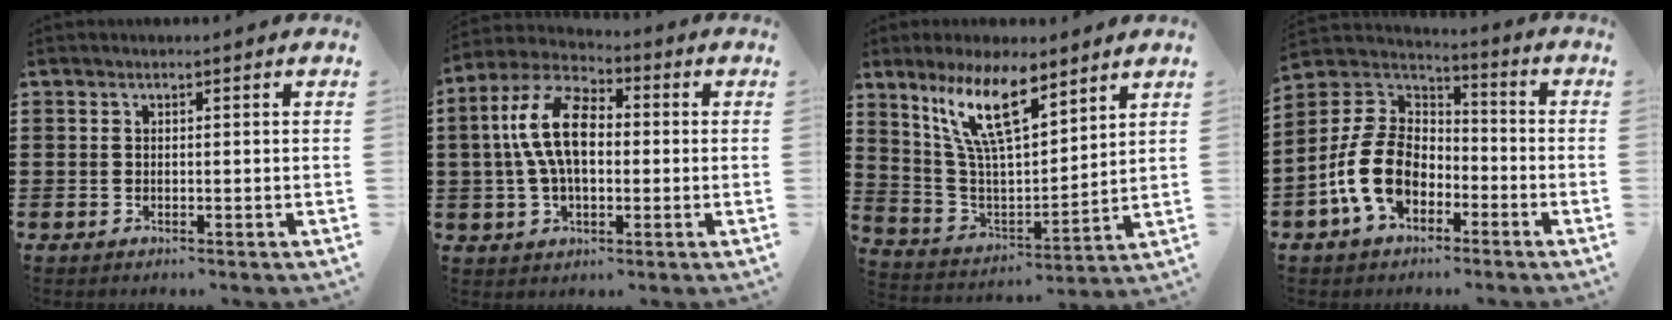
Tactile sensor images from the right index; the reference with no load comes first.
{"total": 11.2, "force": [1.1, 6.2, 9.3], "torque": [-0.216, 0.007, 0.012]}
{"total": 12.3, "force": [7.8, 3.6, 8.7], "torque": [-0.197, -0.021, 0.142]}
{"total": 12.6, "force": [-4.3, 8.7, 8.0], "torque": [-0.209, 0.017, -0.088]}